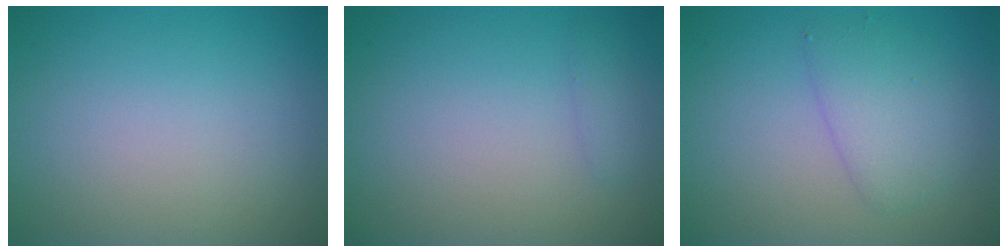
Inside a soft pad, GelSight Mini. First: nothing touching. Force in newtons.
{"total": 0.8, "press": 0.8, "slide": 0.0}
{"total": 3.0, "press": 3.0, "slide": 0.1}